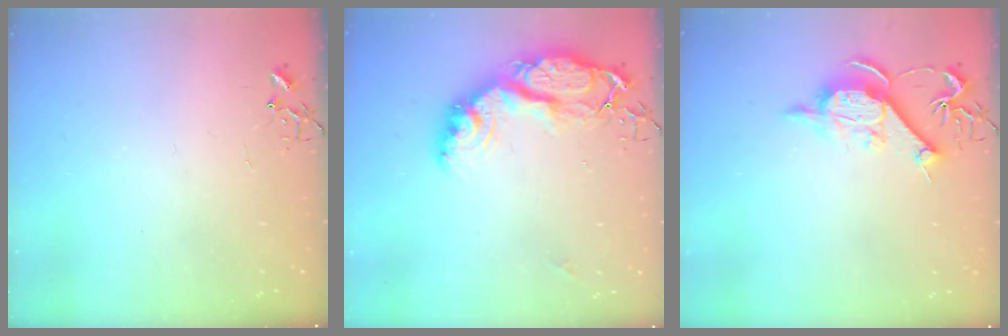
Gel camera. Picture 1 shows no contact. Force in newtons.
{"total": 19.0, "press": 19.0, "slide": 1.8}
{"total": 10.6, "press": 10.6, "slide": 0.9}